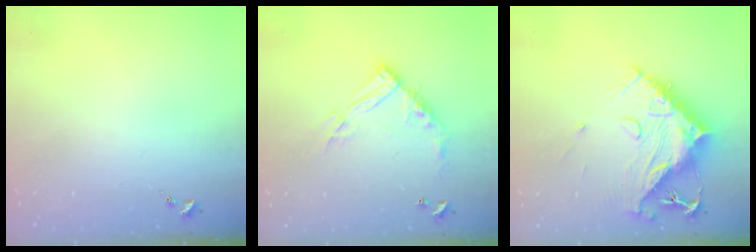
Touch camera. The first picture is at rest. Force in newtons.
{"total": 12.7, "press": 12.7, "slide": 1.1}
{"total": 16.4, "press": 16.3, "slide": 1.5}